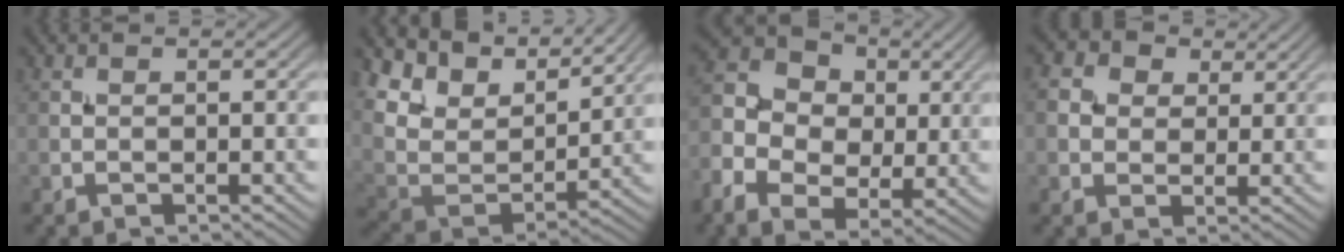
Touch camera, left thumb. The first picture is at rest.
{"total": 12.8, "force": [9.9, 5.1, 6.4], "torque": [-0.194, 0.013, 0.160]}
{"total": 10.7, "force": [-0.9, 8.2, 6.8], "torque": [-0.178, -0.003, -0.017]}
{"total": 5.7, "force": [2.4, 4.3, 2.7], "torque": [-0.089, 0.003, 0.040]}